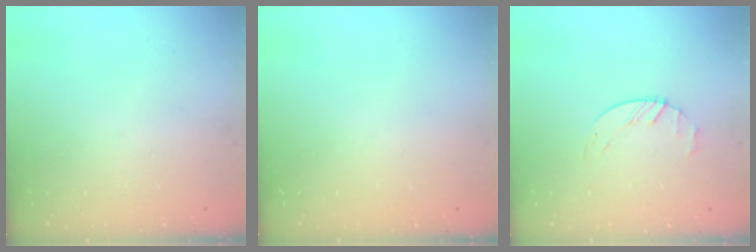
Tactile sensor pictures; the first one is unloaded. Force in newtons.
{"total": 0.0}
{"total": 2.7, "press": 2.6, "slide": 0.3}